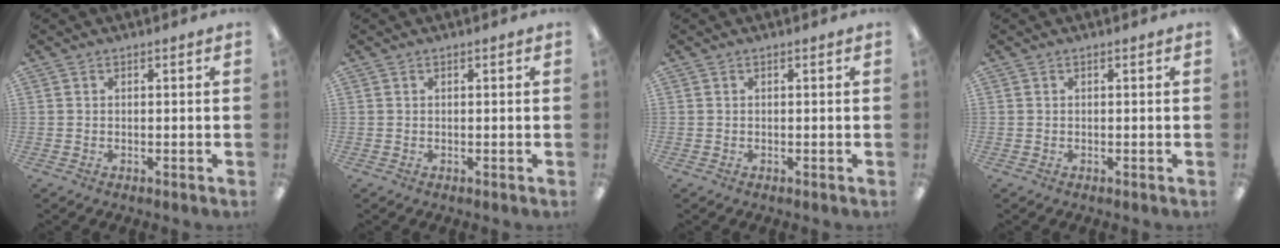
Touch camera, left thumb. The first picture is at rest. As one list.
[{"total": 0.0}, {"total": 0.0}, {"total": 0.0}]